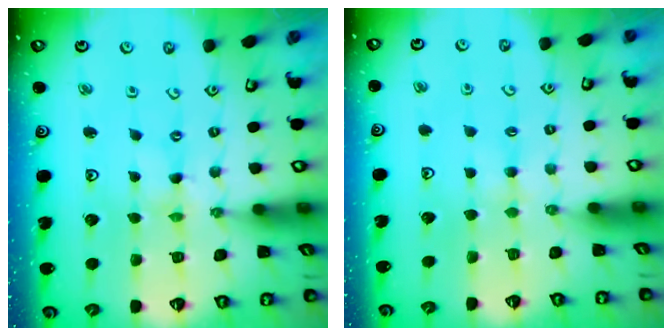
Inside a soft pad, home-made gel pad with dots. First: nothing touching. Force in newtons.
{"total": 2.3, "press": 2.3, "slide": 0.4}